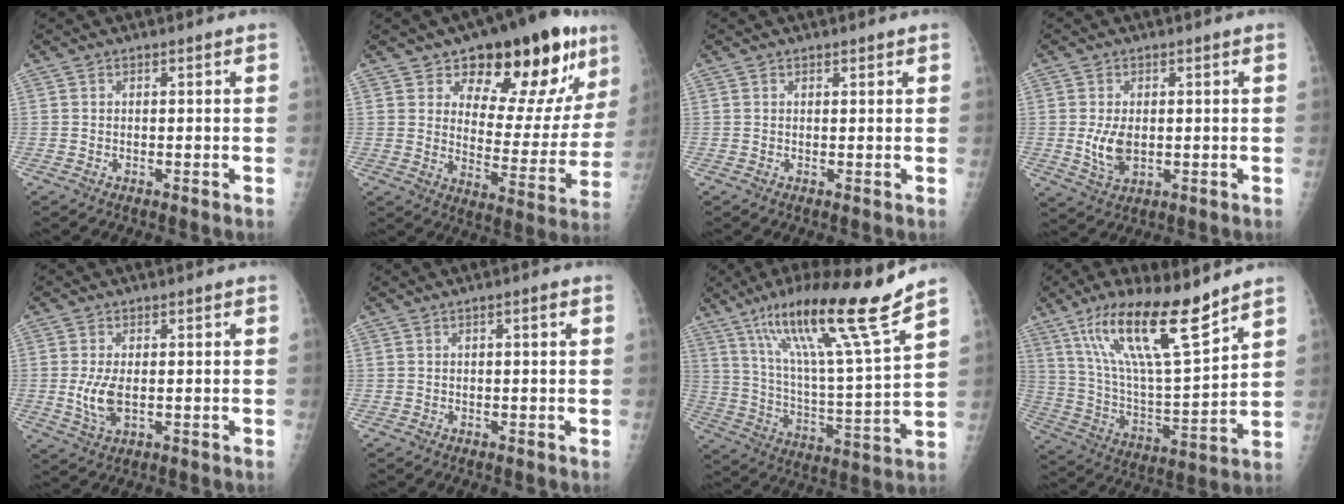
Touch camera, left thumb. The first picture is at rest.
{"total": 23.3, "force": [13.4, 10.5, 16.0], "torque": [-0.161, -0.056, 0.194]}
{"total": 0.7, "force": [0.5, 0.3, 0.3], "torque": [-0.001, -0.003, 0.006]}
{"total": 5.9, "force": [-0.1, 3.6, 4.7], "torque": [-0.086, -0.009, 0.006]}
{"total": 5.4, "force": [-0.2, 2.8, 4.6], "torque": [-0.102, -0.009, 0.000]}
{"total": 1.4, "force": [0.4, 0.2, 1.3], "torque": [-0.022, 0.002, 0.007]}
{"total": 21.7, "force": [14.7, 0.6, 16.0], "torque": [-0.249, -0.060, 0.251]}
{"total": 20.2, "force": [13.2, 4.2, 14.8], "torque": [-0.254, -0.059, 0.245]}